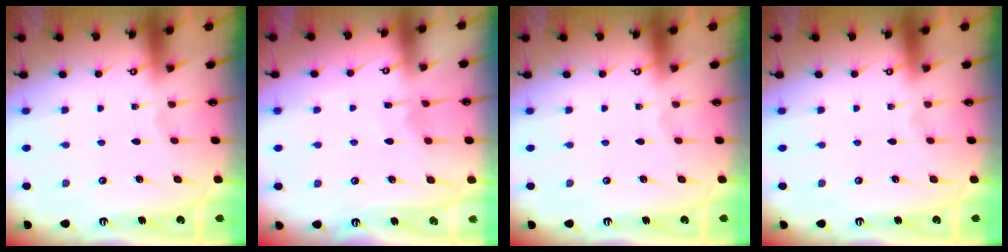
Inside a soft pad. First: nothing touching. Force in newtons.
{"total": 4.7, "press": 4.6, "slide": 0.6}
{"total": 0.0}
{"total": 0.0}